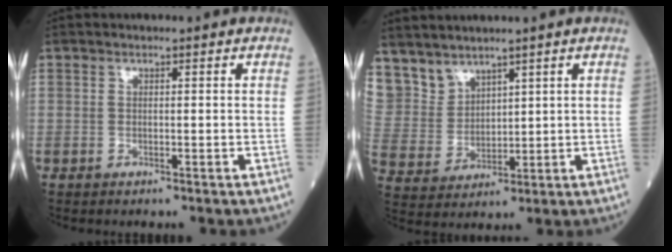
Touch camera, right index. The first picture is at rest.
{"total": 7.1, "force": [6.1, 3.6, 0.6], "torque": [-0.025, 0.011, 0.151]}